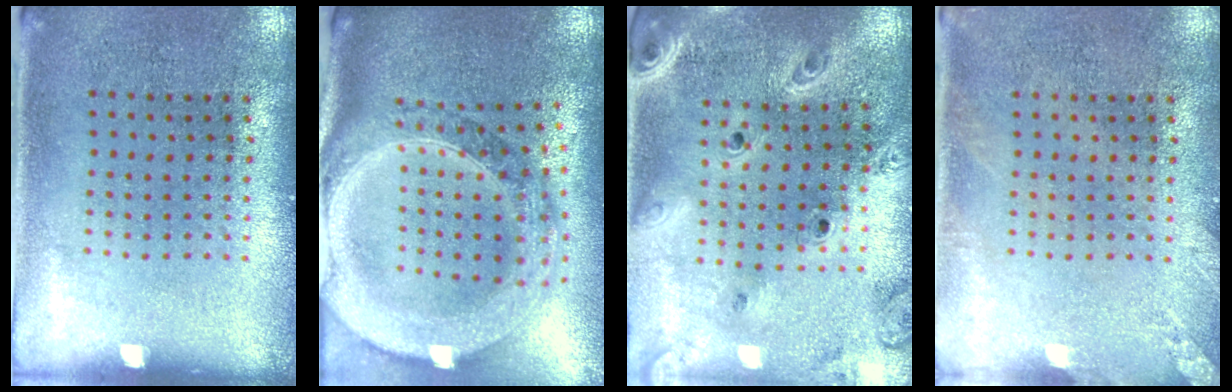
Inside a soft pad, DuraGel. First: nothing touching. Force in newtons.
{"total": 3.3, "press": 2.7, "slide": 1.9}
{"total": 3.0, "press": 2.5, "slide": 1.6}
{"total": 1.6, "press": 1.6, "slide": 0.2}